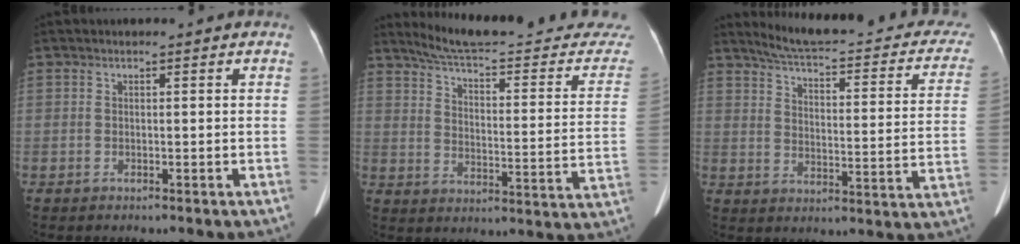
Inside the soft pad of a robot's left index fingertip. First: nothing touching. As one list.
[{"total": 27.6, "force": [26.3, 2.3, 8.2], "torque": [-0.112, -0.112, 0.321]}, {"total": 23.6, "force": [20.5, 4.7, 10.7], "torque": [-0.140, -0.038, 0.236]}]